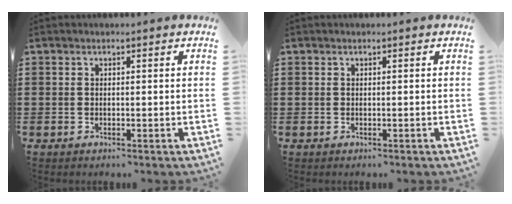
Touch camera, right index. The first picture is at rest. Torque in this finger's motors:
{"motor_torque": [-1.90, 0.24, -1.05, -0.21]}